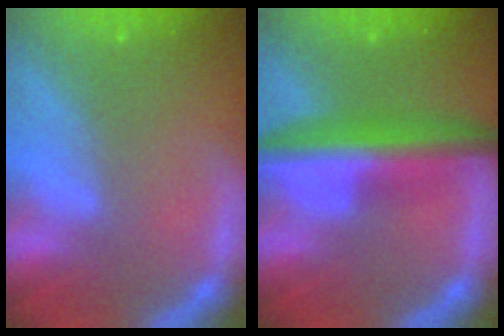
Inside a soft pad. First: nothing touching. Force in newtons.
{"total": 7.1}